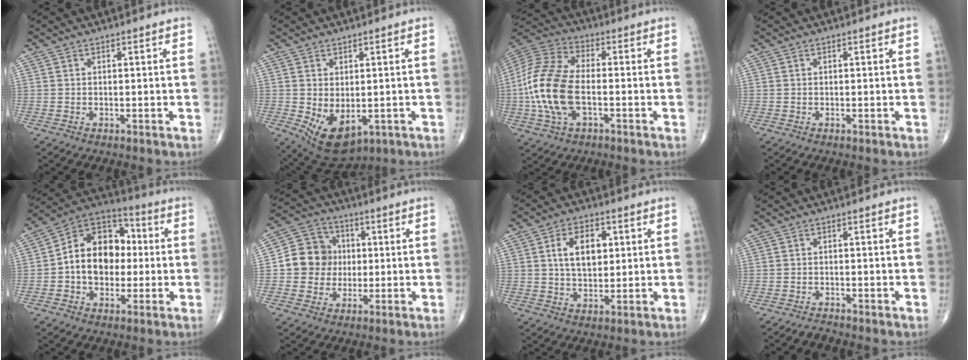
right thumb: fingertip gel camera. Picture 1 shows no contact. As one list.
[{"total": 8.9, "force": [-1.7, 5.1, 7.1], "torque": [-0.107, -0.008, -0.004]}, {"total": 17.2, "force": [-2.8, 9.1, 14.4], "torque": [-0.318, 0.018, -0.055]}, {"total": 0.0}, {"total": 15.7, "force": [-0.1, 11.4, 10.7], "torque": [-0.127, 0.034, -0.012]}, {"total": 10.6, "force": [0.2, 9.8, 4.0], "torque": [-0.035, 0.020, -0.003]}, {"total": 8.8, "force": [2.0, 5.4, 6.6], "torque": [-0.090, -0.001, 0.036]}, {"total": 0.9, "force": [-0.9, 0.1, 0.0], "torque": [-0.003, -0.002, -0.020]}]